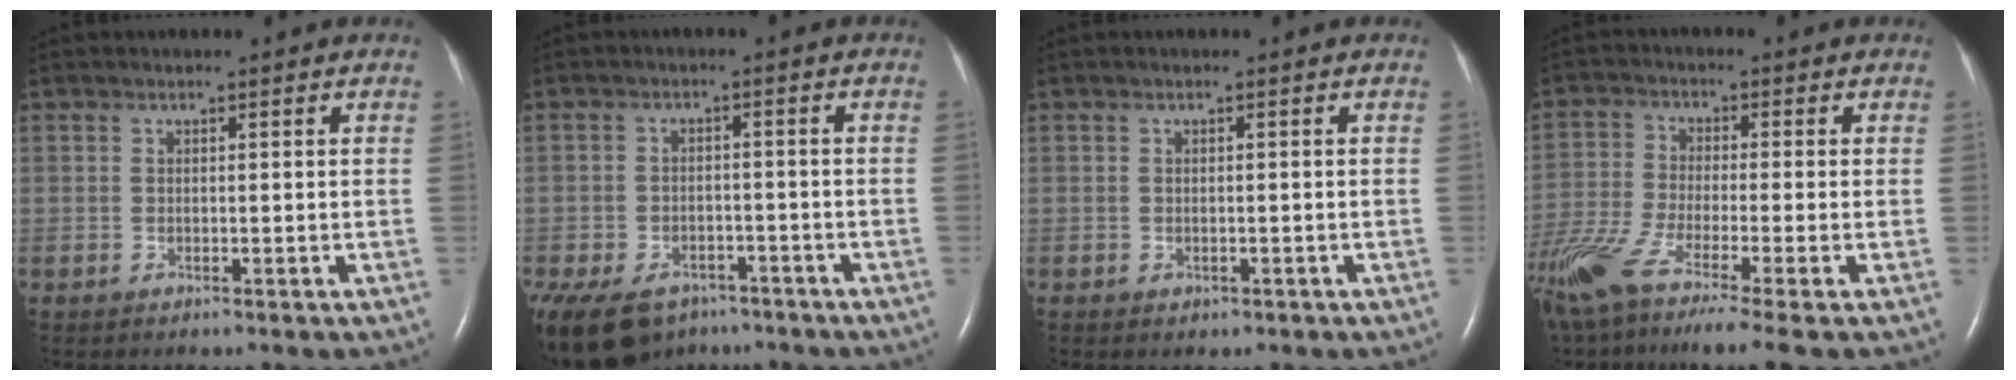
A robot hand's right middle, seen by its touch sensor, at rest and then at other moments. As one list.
[{"total": 16.0, "force": [-10.7, 9.8, 6.8], "torque": [-0.201, -0.017, -0.150]}, {"total": 0.6, "force": [-0.3, 0.5, 0.3], "torque": [-0.002, 0.001, 0.000]}, {"total": 14.0, "force": [-9.8, 0.3, 10.0], "torque": [-0.222, -0.048, -0.181]}]